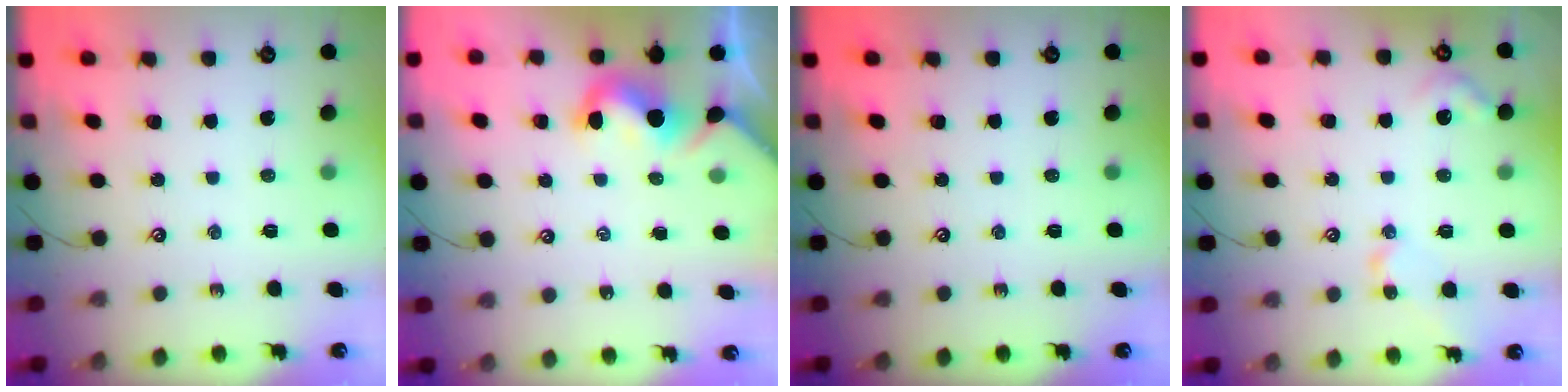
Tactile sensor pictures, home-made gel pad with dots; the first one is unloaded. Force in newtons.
{"total": 3.0, "press": 2.9, "slide": 0.5}
{"total": 0.0}
{"total": 4.7, "press": 4.7, "slide": 0.6}